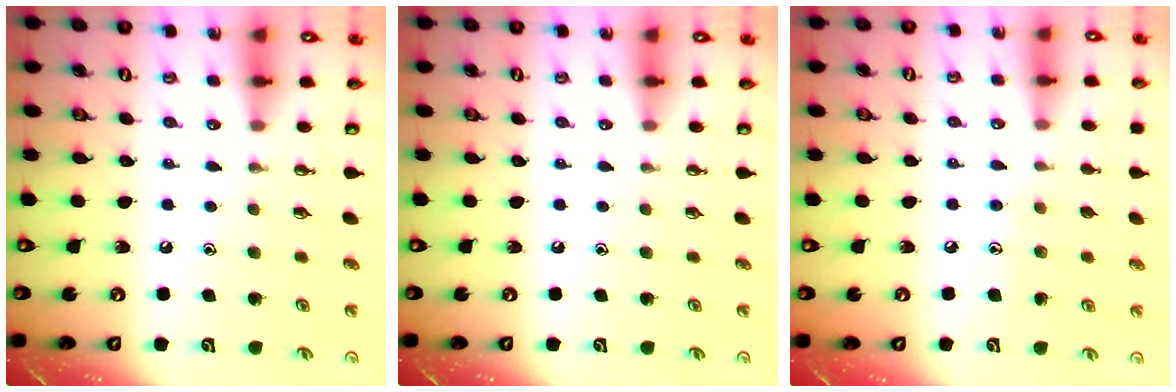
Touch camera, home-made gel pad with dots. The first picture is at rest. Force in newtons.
{"total": 0.0}
{"total": 5.4, "press": 5.4, "slide": 0.4}